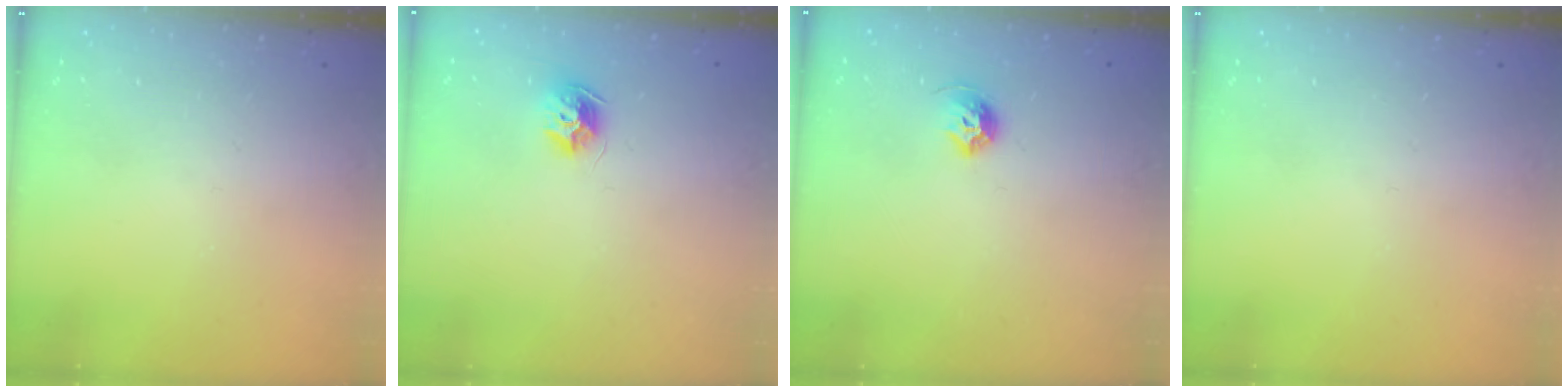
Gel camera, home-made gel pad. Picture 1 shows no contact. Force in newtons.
{"total": 8.7, "press": 8.7, "slide": 0.0}
{"total": 6.9, "press": 6.8, "slide": 1.1}
{"total": 0.0}